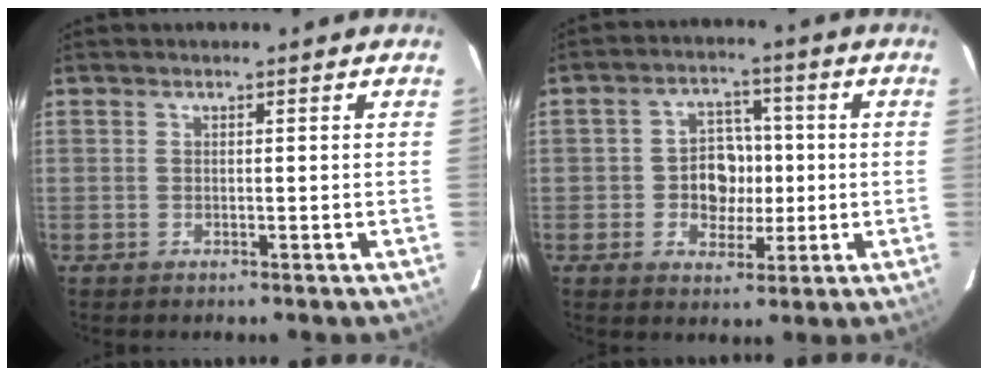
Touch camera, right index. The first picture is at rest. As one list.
[{"total": 7.4, "force": [-0.8, 6.3, 3.8], "torque": [-0.077, 0.018, -0.007]}]